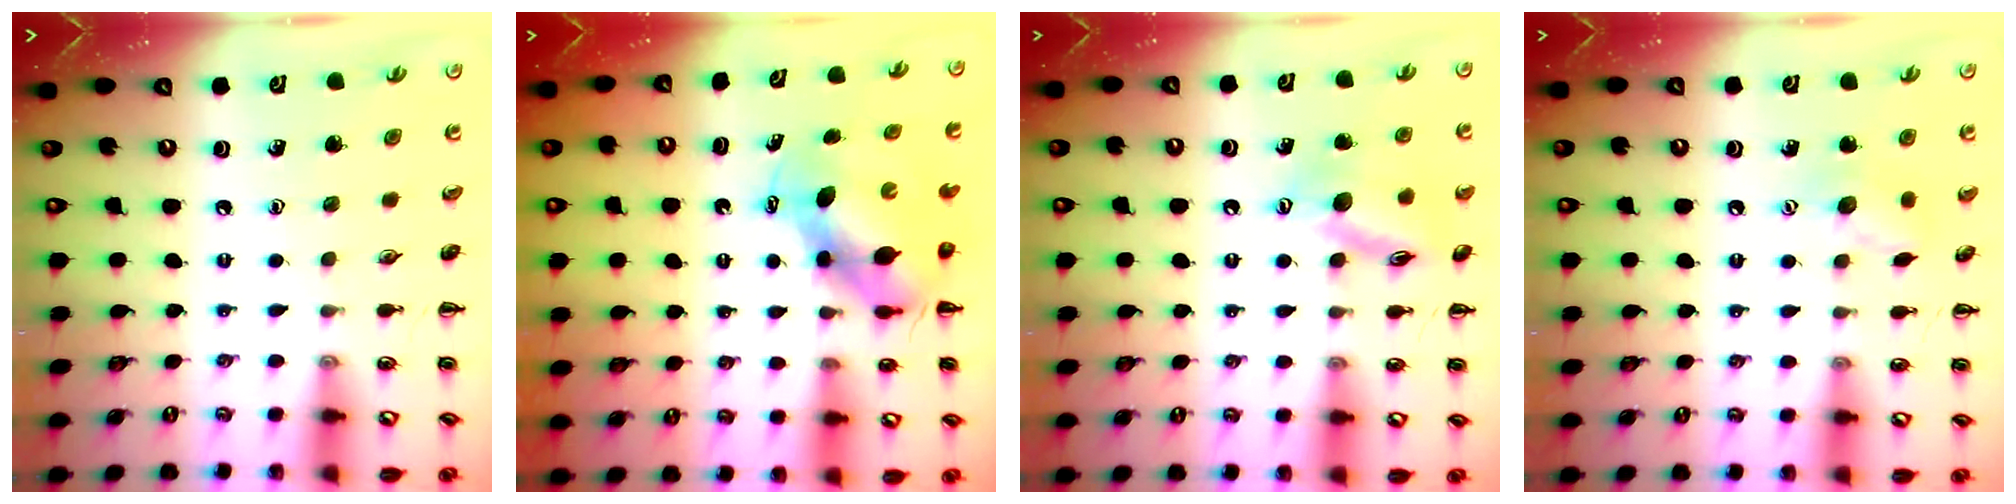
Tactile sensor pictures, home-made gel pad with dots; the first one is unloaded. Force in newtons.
{"total": 6.4, "press": 6.2, "slide": 1.5}
{"total": 13.5, "press": 13.4, "slide": 1.2}
{"total": 7.9, "press": 7.9, "slide": 0.4}